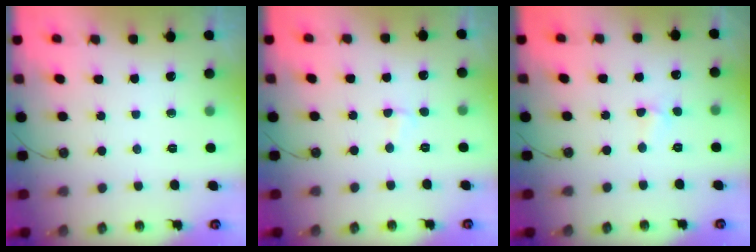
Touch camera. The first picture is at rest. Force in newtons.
{"total": 3.7, "press": 1.9, "slide": 3.2}
{"total": 2.4, "press": 2.3, "slide": 0.4}